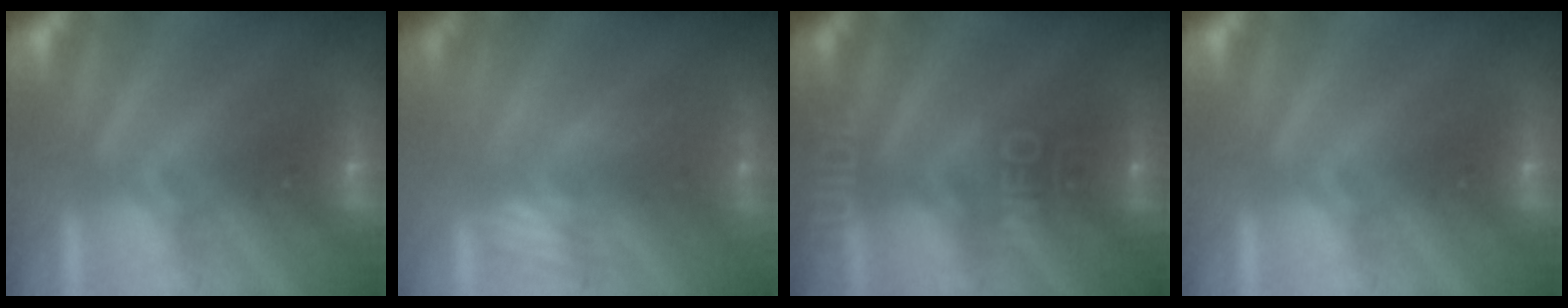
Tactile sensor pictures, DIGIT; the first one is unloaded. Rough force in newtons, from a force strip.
{"total": 3.7}
{"total": 3.5}
{"total": 0.0}